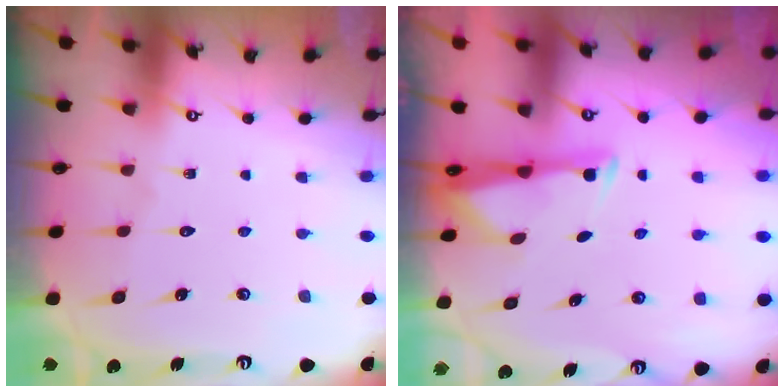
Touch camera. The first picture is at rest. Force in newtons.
{"total": 2.9, "press": 2.9, "slide": 0.4}